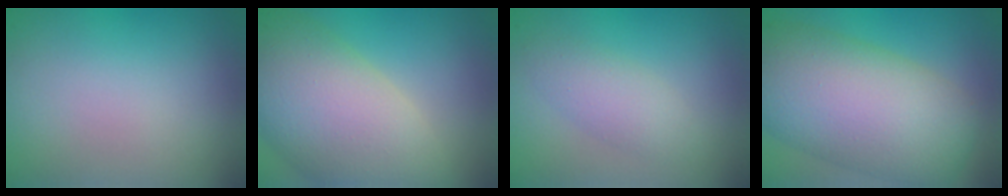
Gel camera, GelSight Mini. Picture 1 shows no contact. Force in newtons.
{"total": 10.8, "press": 10.8, "slide": 0.6}
{"total": 2.2, "press": 2.2, "slide": 0.0}
{"total": 10.7, "press": 10.7, "slide": 0.4}